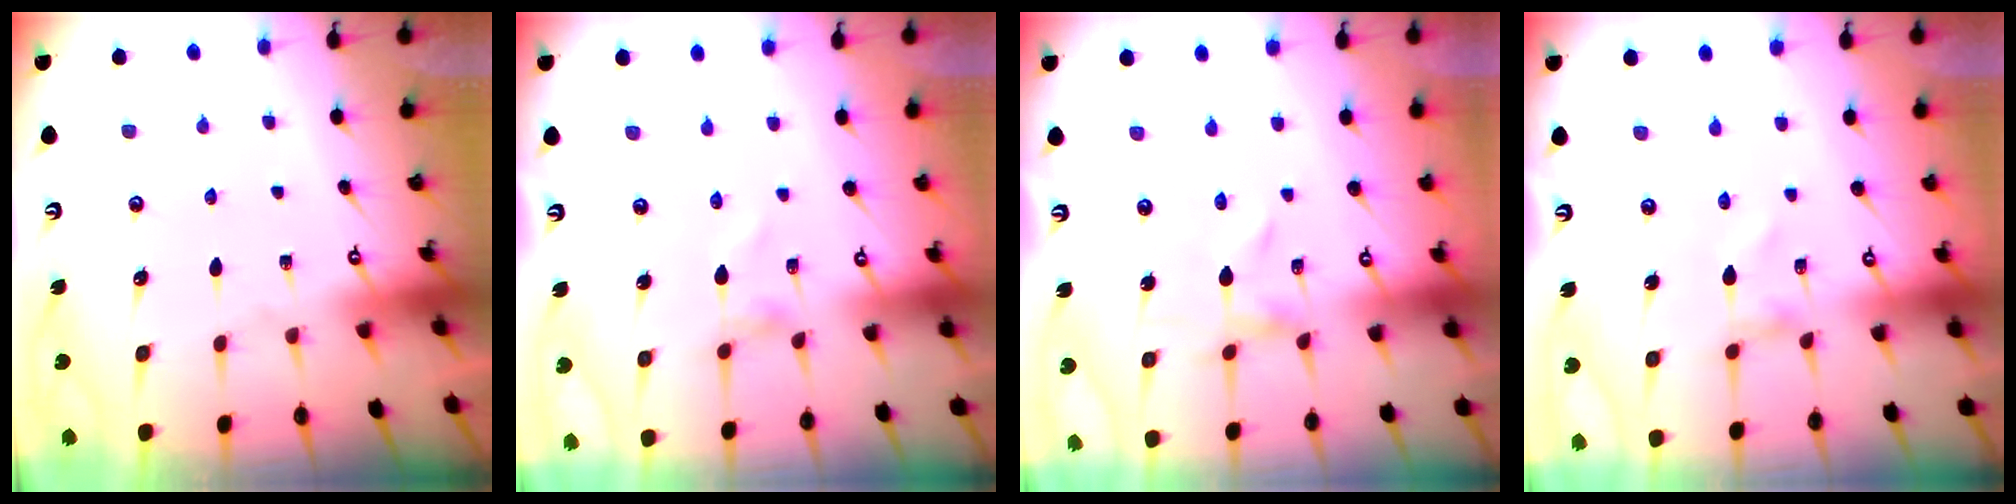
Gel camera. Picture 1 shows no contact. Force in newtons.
{"total": 0.0}
{"total": 0.0}
{"total": 0.0}